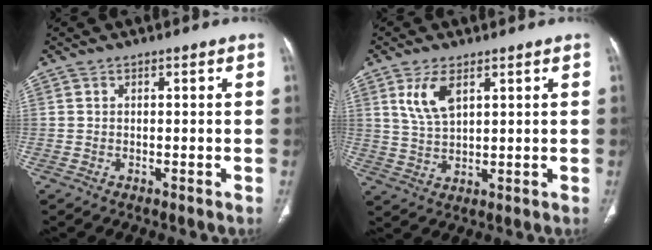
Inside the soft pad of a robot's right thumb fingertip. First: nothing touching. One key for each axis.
{"total": 6.5, "fx": 3.1, "fy": 3.0, "fz": 4.8, "tx": -0.095, "ty": -0.013, "tz": 0.070}